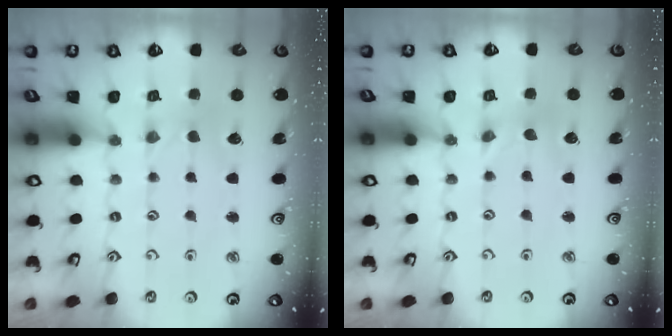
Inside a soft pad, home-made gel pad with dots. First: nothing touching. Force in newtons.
{"total": 0.0}